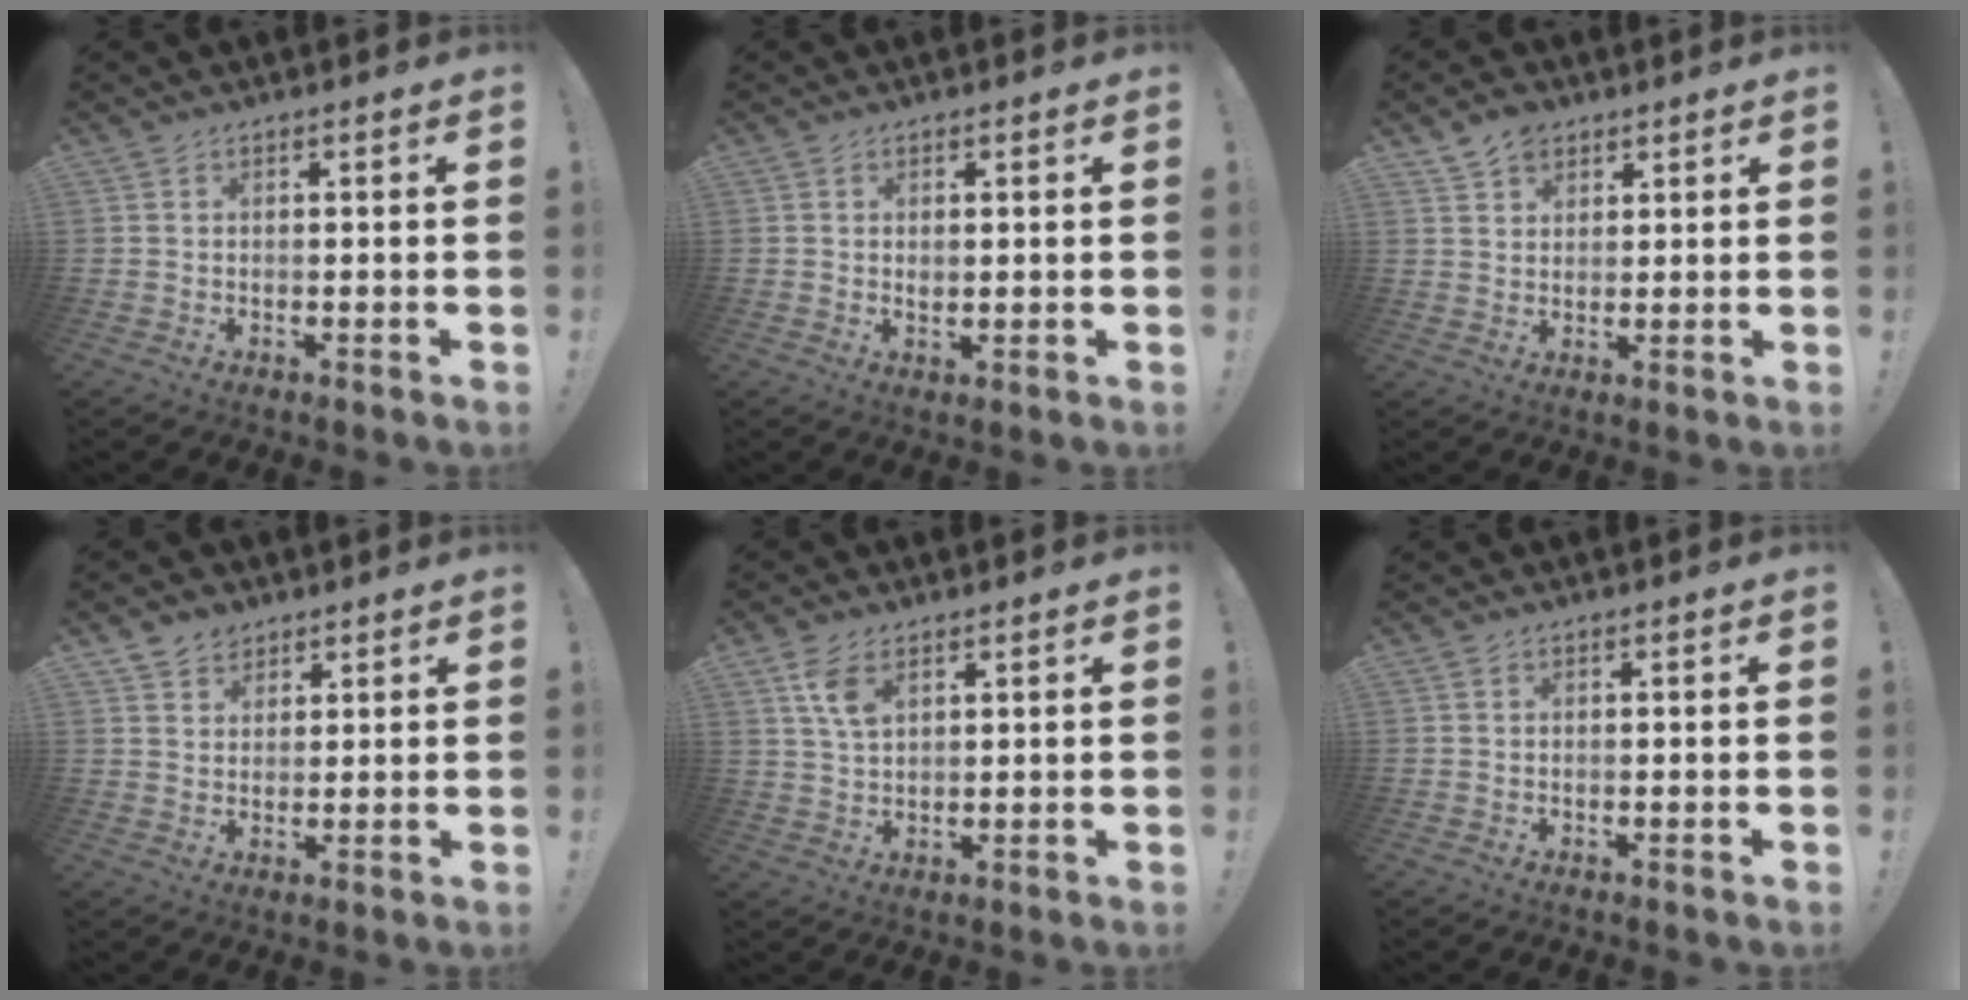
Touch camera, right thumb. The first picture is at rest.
{"total": 1.1, "force": [0.6, 0.7, 0.6], "torque": [-0.002, -0.003, 0.008]}
{"total": 5.5, "force": [3.9, 3.5, 1.5], "torque": [-0.026, -0.017, 0.075]}
{"total": 4.7, "force": [3.5, 3.2, 0.1], "torque": [-0.003, -0.021, 0.067]}
{"total": 6.5, "force": [3.4, 3.4, 4.4], "torque": [-0.076, -0.009, 0.063]}
{"total": 0.0}